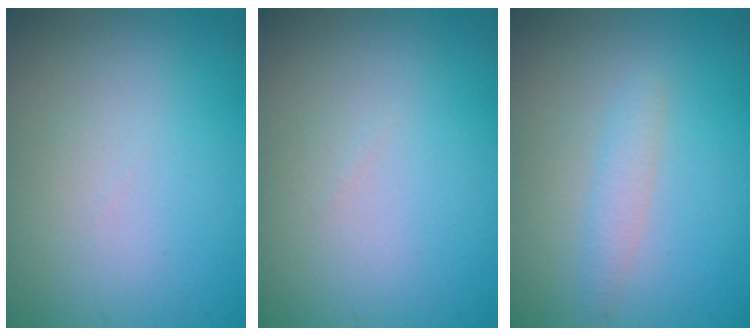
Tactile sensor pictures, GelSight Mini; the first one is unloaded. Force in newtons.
{"total": 0.0}
{"total": 1.4, "press": 1.4, "slide": 0.1}